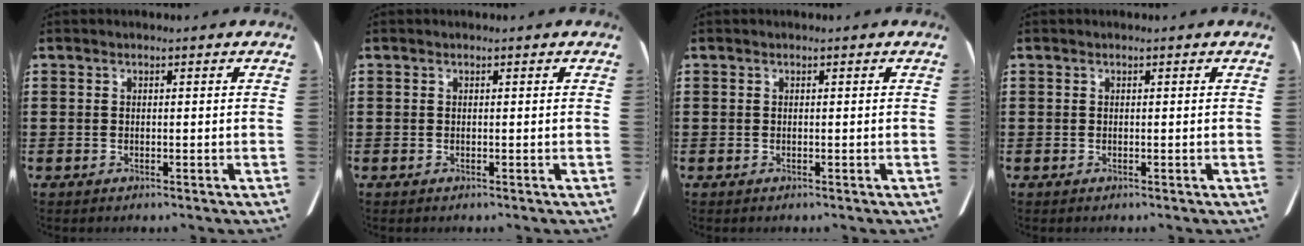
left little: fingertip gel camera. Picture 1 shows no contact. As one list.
[{"total": 0.0}, {"total": 0.0}, {"total": 0.0}]